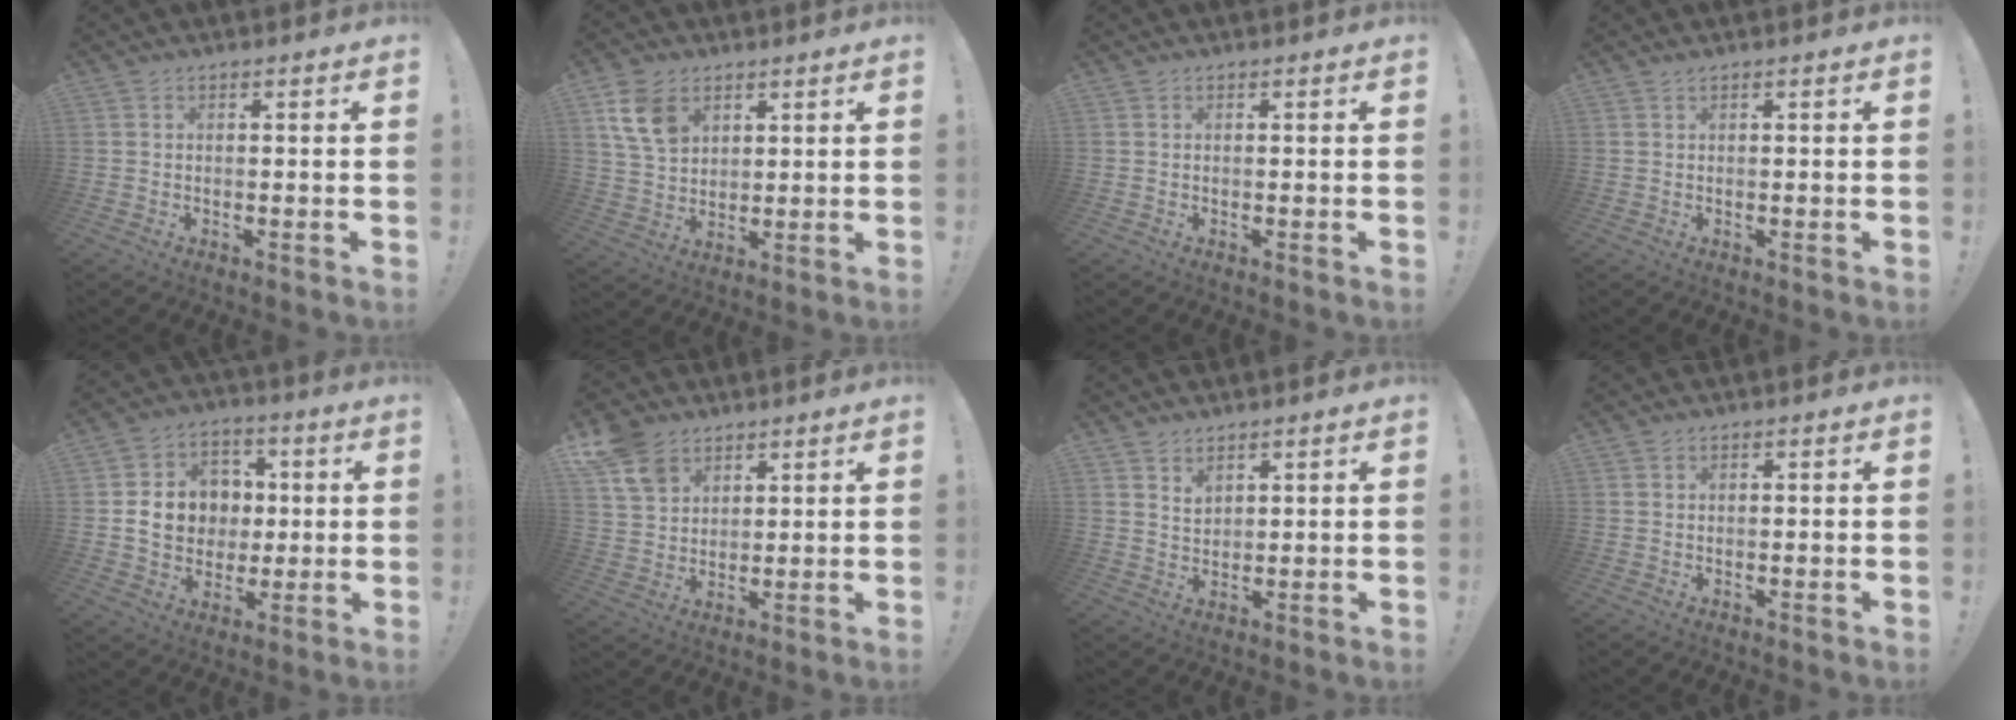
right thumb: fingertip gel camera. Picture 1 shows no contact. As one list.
[{"total": 11.4, "force": [5.4, 8.2, 5.9], "torque": [-0.104, -0.008, 0.110]}, {"total": 0.0}, {"total": 0.6, "force": [0.5, -0.1, 0.3], "torque": [0.001, -0.004, 0.009]}, {"total": 13.2, "force": [0.6, 11.8, 6.0], "torque": [-0.084, 0.007, 0.026]}, {"total": 10.8, "force": [6.7, 7.3, 4.2], "torque": [-0.070, -0.034, 0.133]}, {"total": 3.4, "force": [2.7, 1.8, 1.0], "torque": [-0.004, -0.022, 0.046]}, {"total": 0.6, "force": [0.5, 0.3, 0.1], "torque": [0.005, -0.003, 0.008]}]